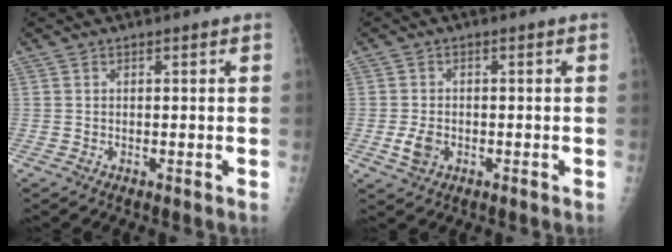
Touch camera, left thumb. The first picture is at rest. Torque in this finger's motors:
{"motor_torque": [-0.36, 0.39, 0.37, 0.04, 0.10]}